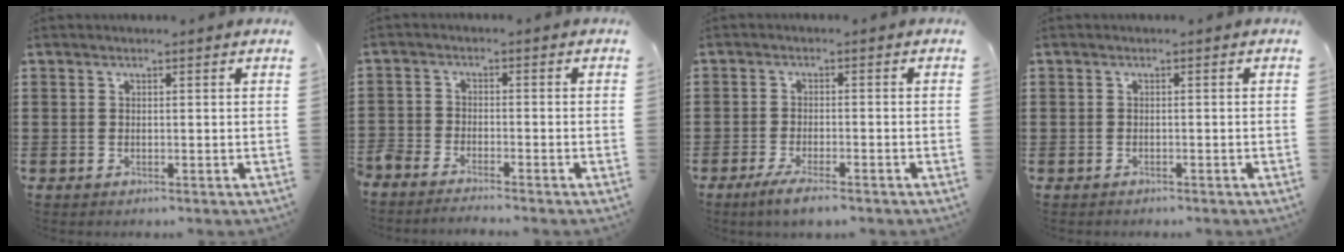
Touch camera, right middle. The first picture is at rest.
{"total": 2.9, "force": [-2.9, 0.3, 0.0], "torque": [-0.014, -0.001, -0.064]}
{"total": 3.2, "force": [-2.6, 0.2, 2.0], "torque": [-0.040, -0.004, -0.048]}
{"total": 0.8, "force": [-0.6, 0.4, -0.1], "torque": [0.001, 0.001, -0.014]}